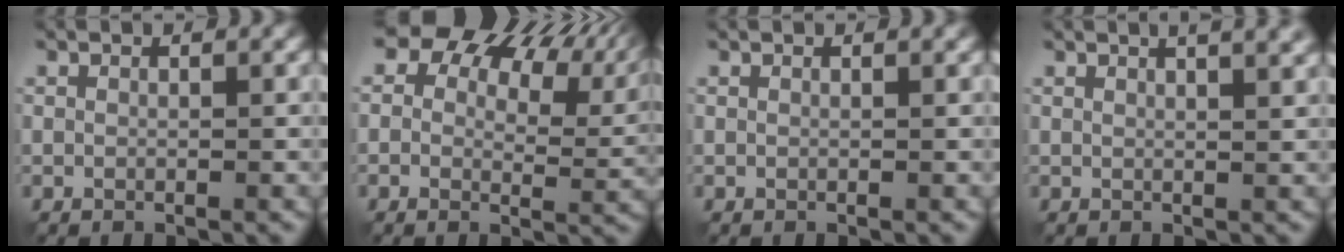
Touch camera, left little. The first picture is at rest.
{"total": 13.2, "force": [6.9, 8.2, 7.8], "torque": [-0.109, 0.031, 0.110]}
{"total": 0.7, "force": [0.6, 0.2, 0.3], "torque": [-0.004, 0.002, 0.006]}
{"total": 5.6, "force": [3.5, 2.4, 3.7], "torque": [-0.016, 0.039, 0.018]}